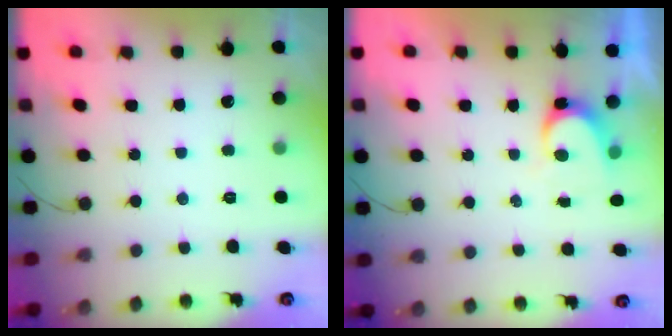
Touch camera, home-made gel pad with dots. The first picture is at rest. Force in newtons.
{"total": 4.5, "press": 4.5, "slide": 0.3}